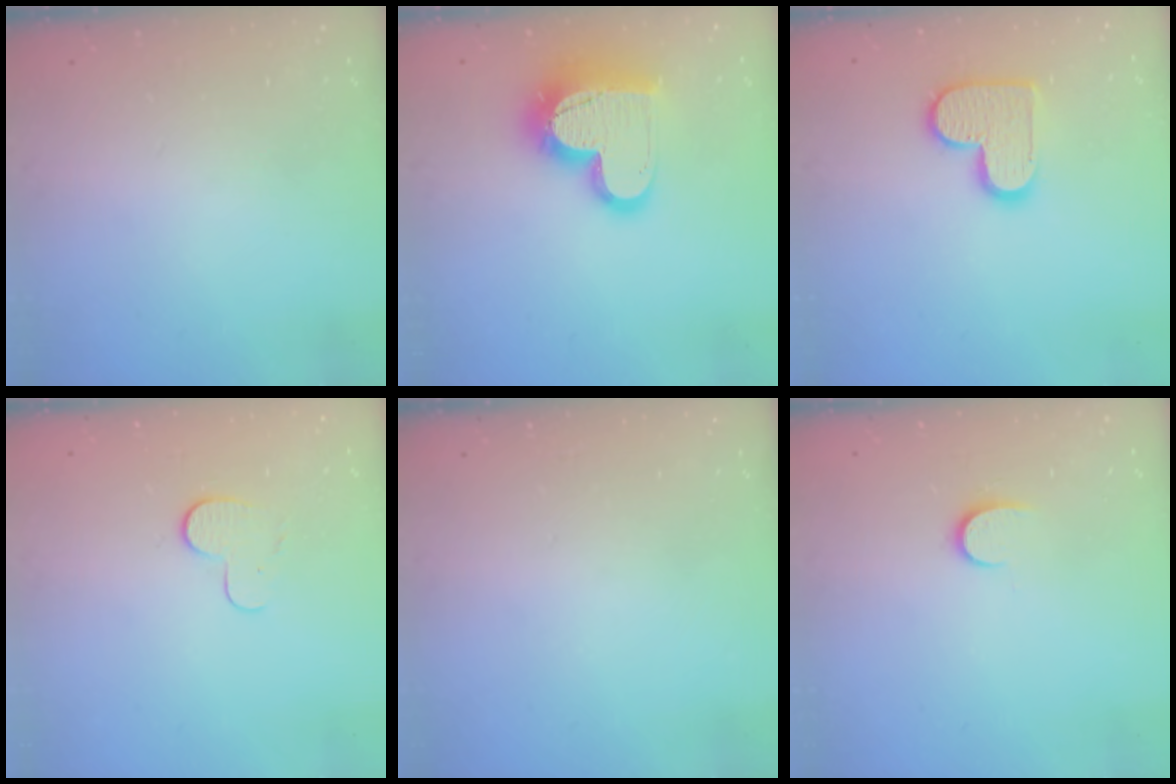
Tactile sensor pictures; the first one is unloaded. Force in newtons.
{"total": 17.8, "press": 17.7, "slide": 1.6}
{"total": 12.0, "press": 12.0, "slide": 0.6}
{"total": 6.3, "press": 6.3, "slide": 0.5}
{"total": 0.0}
{"total": 6.5, "press": 6.5, "slide": 0.7}